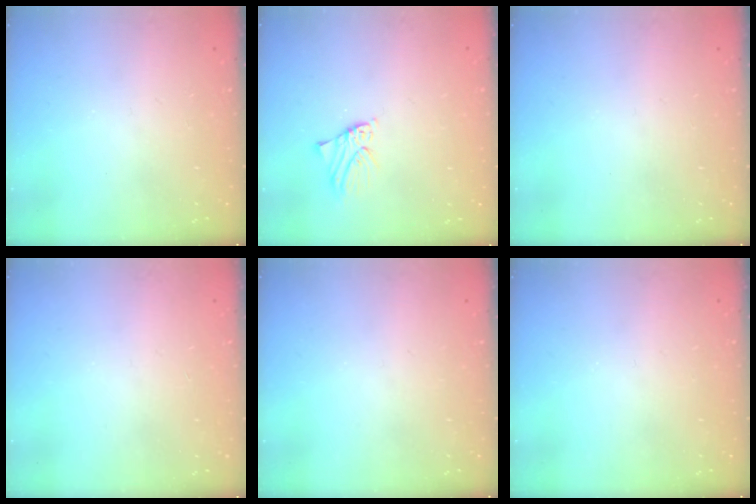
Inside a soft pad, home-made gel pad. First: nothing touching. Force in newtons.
{"total": 1.5, "press": 1.5, "slide": 0.1}
{"total": 0.0}
{"total": 2.8, "press": 2.8, "slide": 0.3}
{"total": 0.0}
{"total": 0.0}